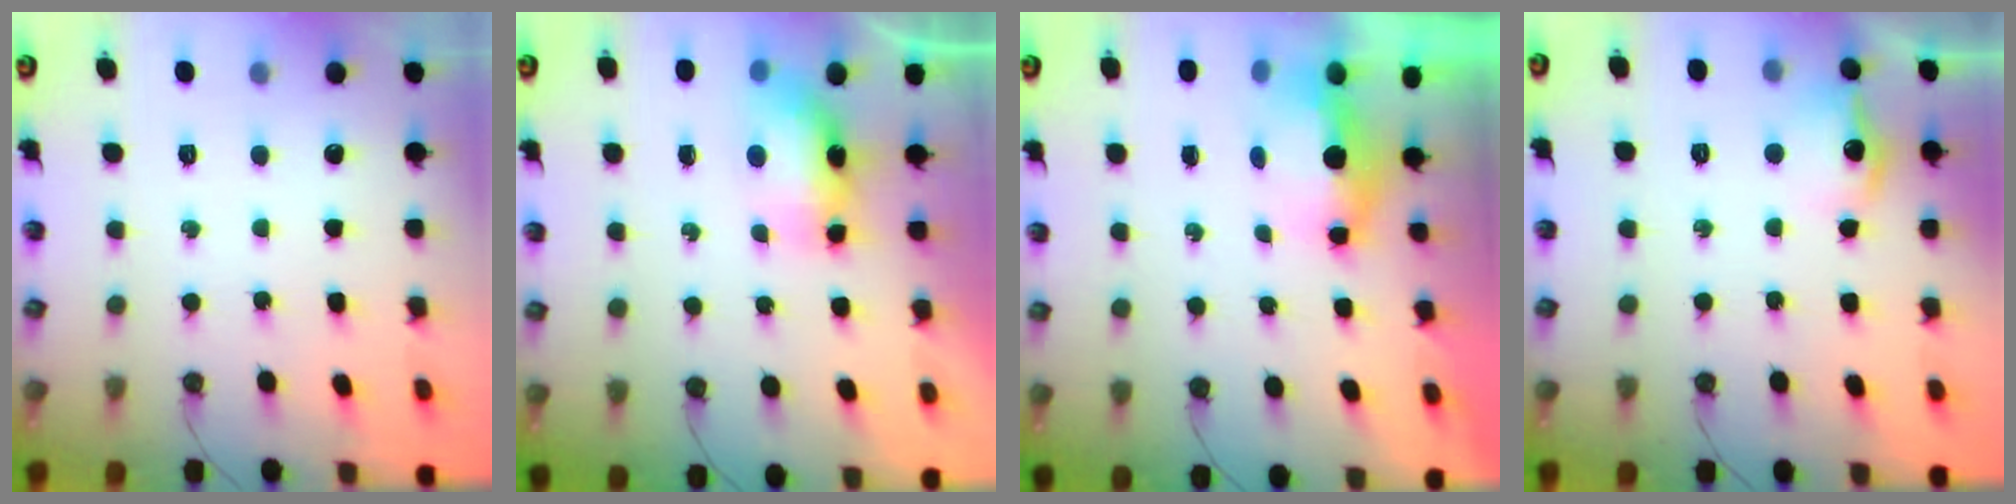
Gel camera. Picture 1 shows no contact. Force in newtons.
{"total": 7.4, "press": 7.4, "slide": 0.7}
{"total": 5.7, "press": 5.7, "slide": 0.8}
{"total": 10.5, "press": 10.4, "slide": 0.9}